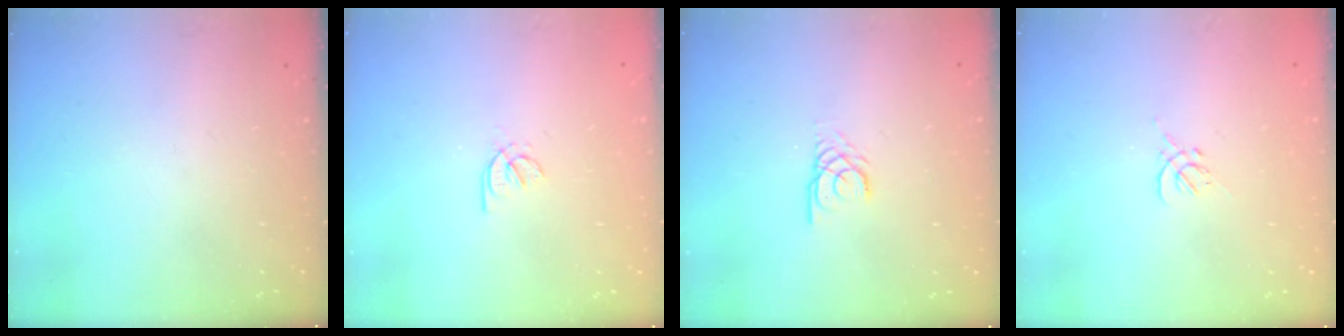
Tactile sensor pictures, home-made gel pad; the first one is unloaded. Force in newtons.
{"total": 1.7, "press": 1.7, "slide": 0.3}
{"total": 2.3, "press": 2.3, "slide": 0.2}
{"total": 0.0}